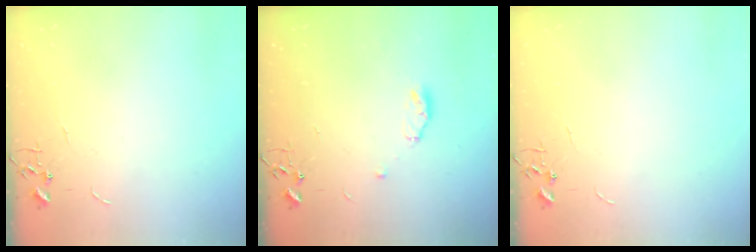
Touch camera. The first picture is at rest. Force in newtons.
{"total": 5.6, "press": 5.5, "slide": 0.8}
{"total": 0.0}